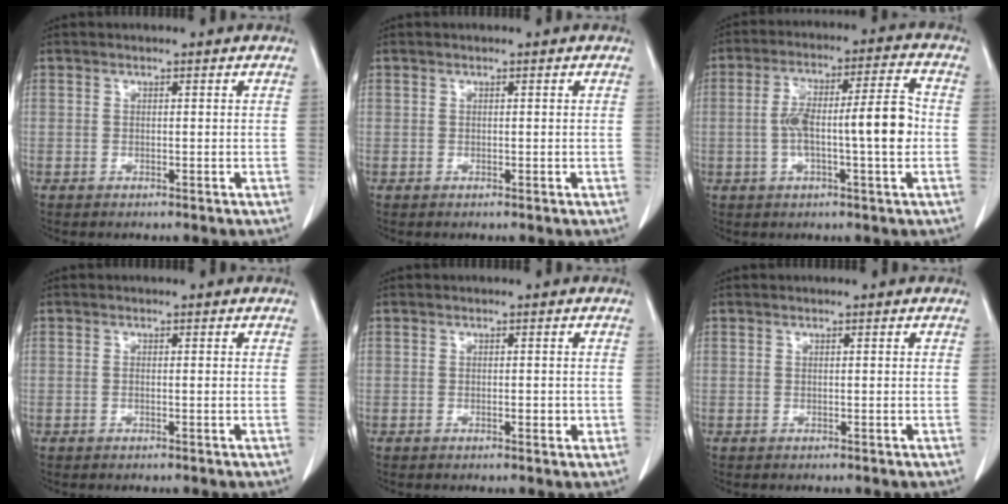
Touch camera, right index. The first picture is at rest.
{"total": 0.0}
{"total": 11.8, "force": [-1.2, 1.6, 11.6], "torque": [-0.198, 0.026, -0.021]}
{"total": 0.6, "force": [-0.1, 0.0, 0.6], "torque": [-0.011, -0.001, 0.000]}
{"total": 1.5, "force": [-0.3, 0.6, 1.3], "torque": [-0.018, 0.001, -0.004]}
{"total": 0.0}